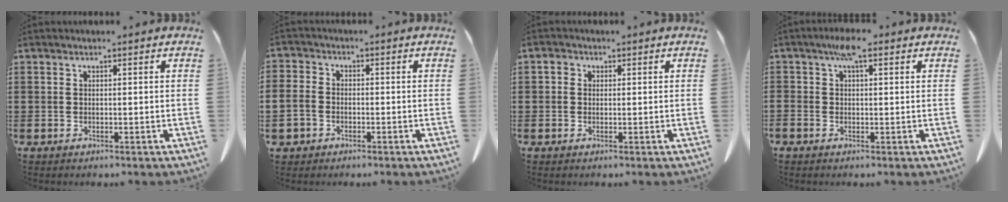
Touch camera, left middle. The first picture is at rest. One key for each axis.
{"total": 2.9, "fx": -1.3, "fy": 2.3, "fz": 1.1, "tx": -0.042, "ty": 0.000, "tz": -0.032}
{"total": 1.1, "fx": 0.2, "fy": 1.0, "fz": 0.5, "tx": -0.013, "ty": 0.005, "tz": 0.004}
{"total": 3.6, "fx": 0.8, "fy": 1.4, "fz": 3.2, "tx": -0.060, "ty": 0.006, "tz": 0.010}